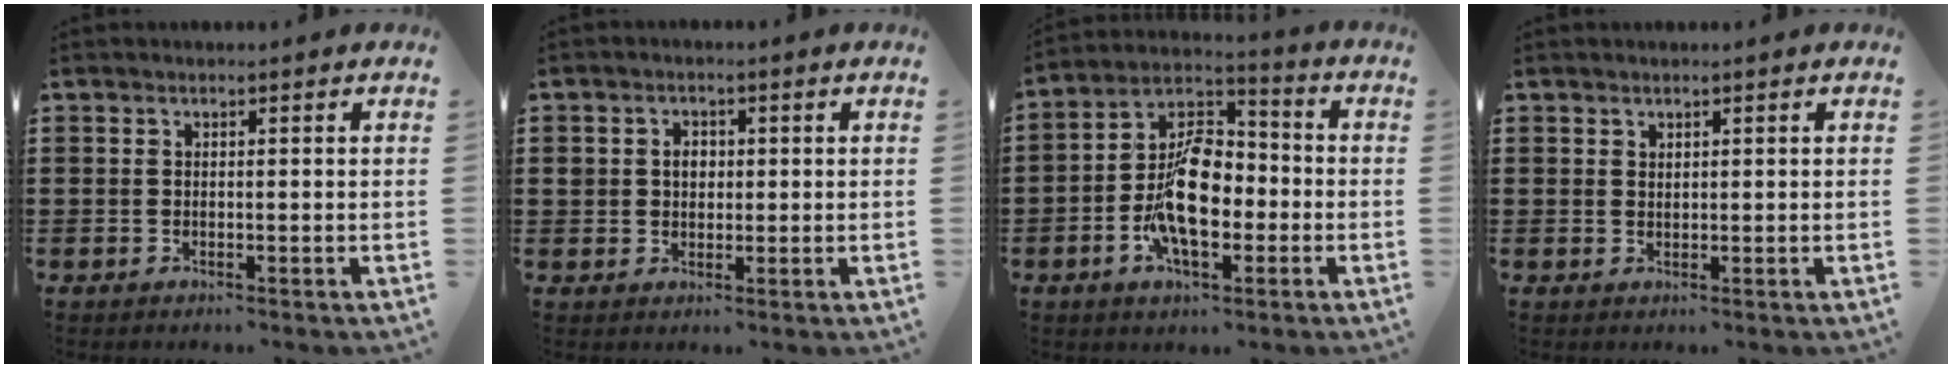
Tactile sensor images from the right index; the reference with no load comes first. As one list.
[{"total": 2.6, "force": [0.3, 2.1, 1.3], "torque": [-0.032, 0.012, 0.003]}, {"total": 11.7, "force": [-3.1, 6.4, 9.3], "torque": [-0.196, 0.001, -0.059]}, {"total": 0.9, "force": [0.8, 0.4, 0.1], "torque": [-0.003, 0.001, 0.016]}]